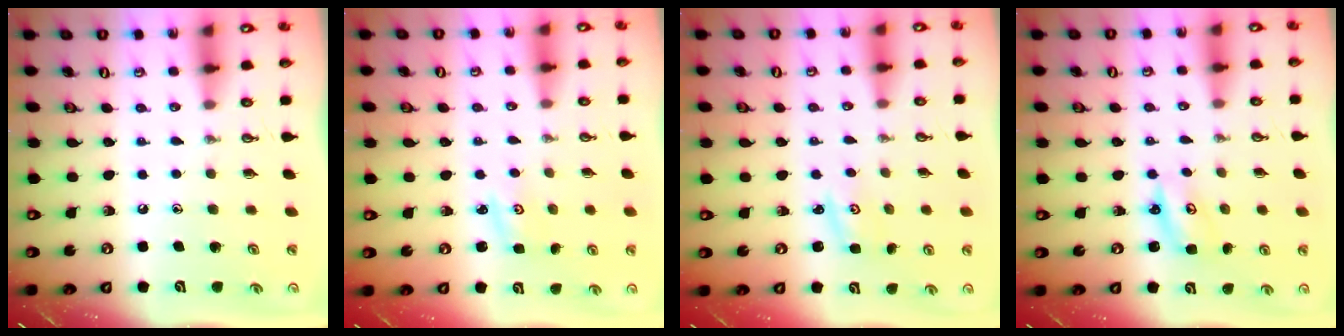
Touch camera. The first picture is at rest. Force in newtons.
{"total": 2.3, "press": 2.2, "slide": 0.4}
{"total": 1.7, "press": 1.7, "slide": 0.2}
{"total": 3.0, "press": 3.0, "slide": 0.2}